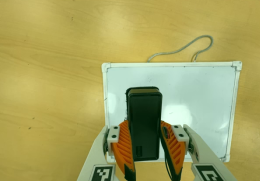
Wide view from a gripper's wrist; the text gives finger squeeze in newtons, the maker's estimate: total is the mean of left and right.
{"total": 4.6, "left": 4.3, "right": 4.9}